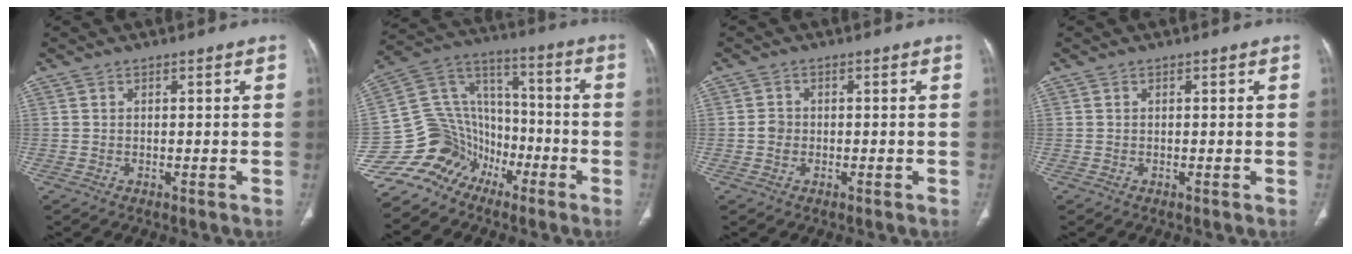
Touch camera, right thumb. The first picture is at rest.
{"total": 14.0, "force": [-9.4, 10.1, 2.4], "torque": [-0.018, 0.109, -0.182]}
{"total": 1.8, "force": [-0.4, 1.6, 0.9], "torque": [-0.011, 0.005, -0.010]}
{"total": 0.0}